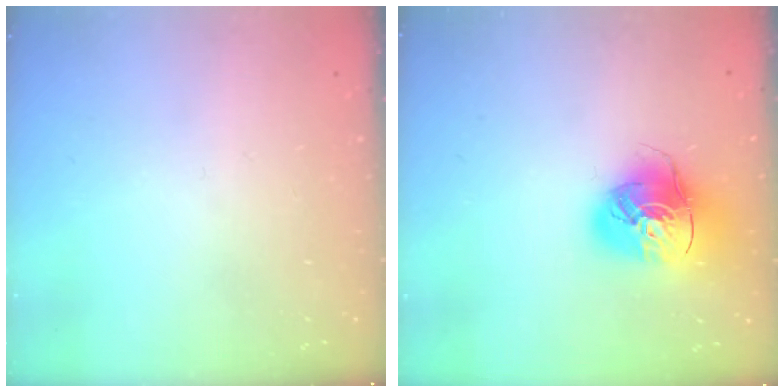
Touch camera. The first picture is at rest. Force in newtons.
{"total": 15.3, "press": 15.1, "slide": 2.0}